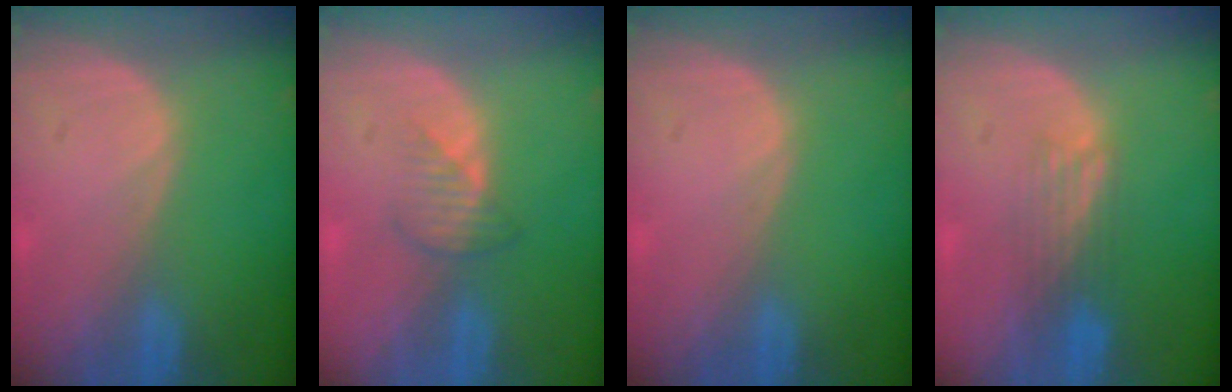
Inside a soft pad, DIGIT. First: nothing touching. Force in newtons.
{"total": 2.5, "press": 2.5, "slide": 0.3}
{"total": 0.0}
{"total": 4.0, "press": 3.3, "slide": 2.2}